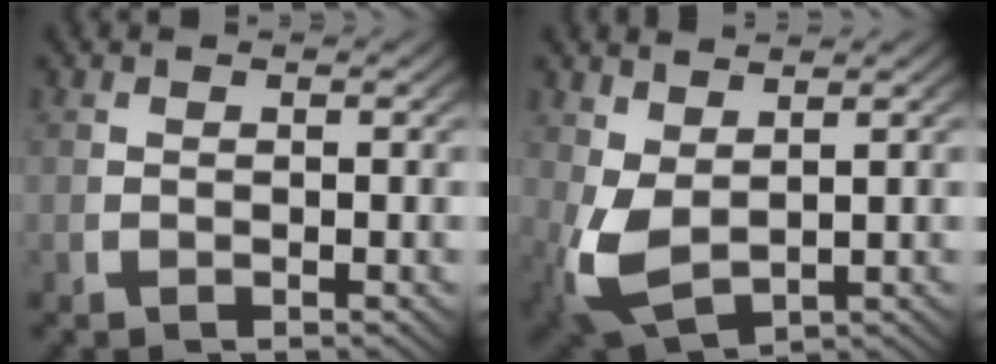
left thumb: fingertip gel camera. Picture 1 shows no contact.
{"total": 6.0, "force": [-0.5, 4.0, 4.4], "torque": [-0.113, -0.037, 0.020]}